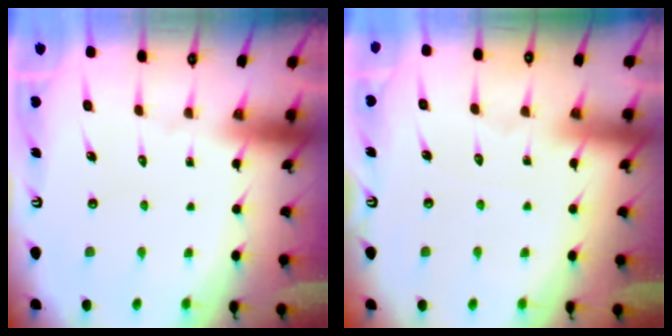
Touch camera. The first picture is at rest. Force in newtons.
{"total": 2.8, "press": 2.8, "slide": 0.5}